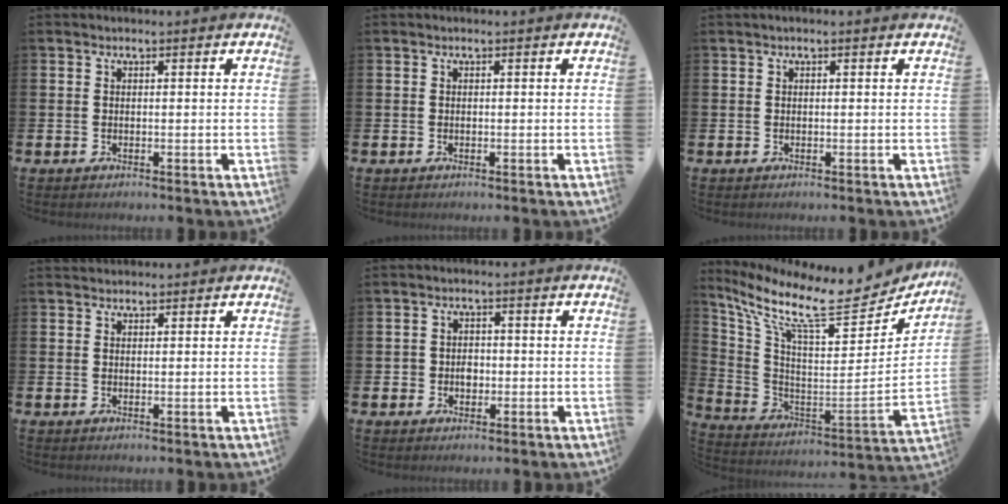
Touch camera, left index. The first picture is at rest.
{"total": 0.0}
{"total": 0.0}
{"total": 1.1, "force": [1.0, 0.4, -0.1], "torque": [0.010, 0.001, 0.018]}
{"total": 2.1, "force": [-0.4, 1.9, 0.7], "torque": [0.003, -0.002, -0.016]}
{"total": 13.0, "force": [10.4, 3.2, 7.2], "torque": [-0.164, -0.080, 0.168]}